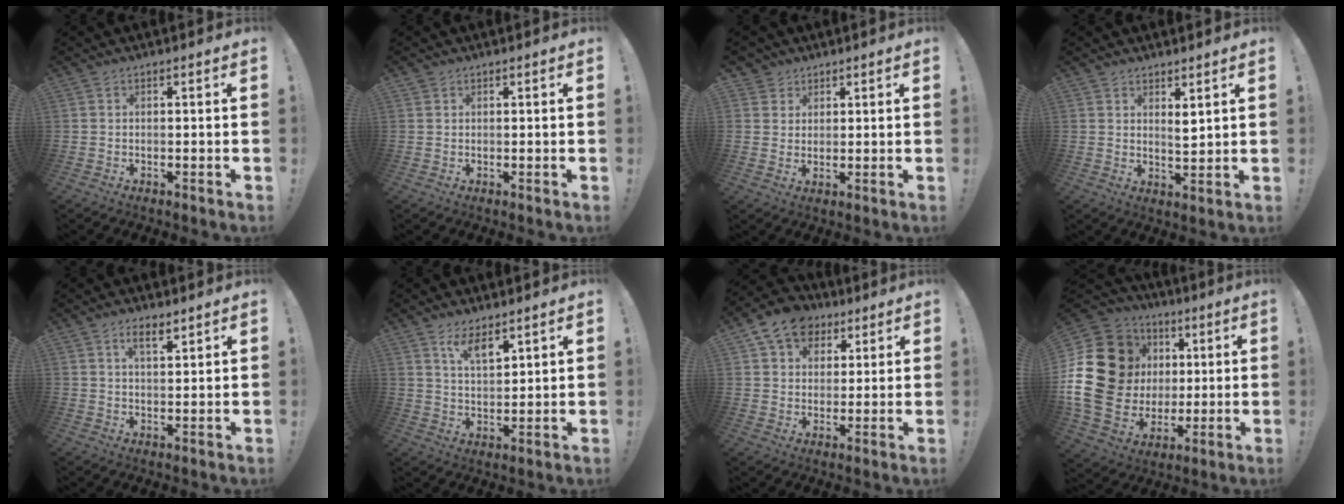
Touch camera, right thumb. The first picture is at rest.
{"total": 0.9, "force": [0.6, 0.6, 0.1], "torque": [0.004, -0.001, 0.011]}
{"total": 3.7, "force": [2.2, 3.0, 0.4], "torque": [-0.007, -0.013, 0.042]}
{"total": 3.9, "force": [2.8, 1.3, 2.4], "torque": [-0.028, -0.025, 0.045]}
{"total": 5.0, "force": [3.2, 1.8, 3.4], "torque": [-0.044, -0.018, 0.052]}
{"total": 7.3, "force": [5.3, 2.5, 4.4], "torque": [-0.077, -0.032, 0.093]}
{"total": 12.1, "force": [6.6, 9.1, 4.6], "torque": [-0.071, -0.033, 0.128]}
{"total": 24.7, "force": [2.0, 20.6, 13.4], "torque": [-0.251, 0.001, 0.082]}